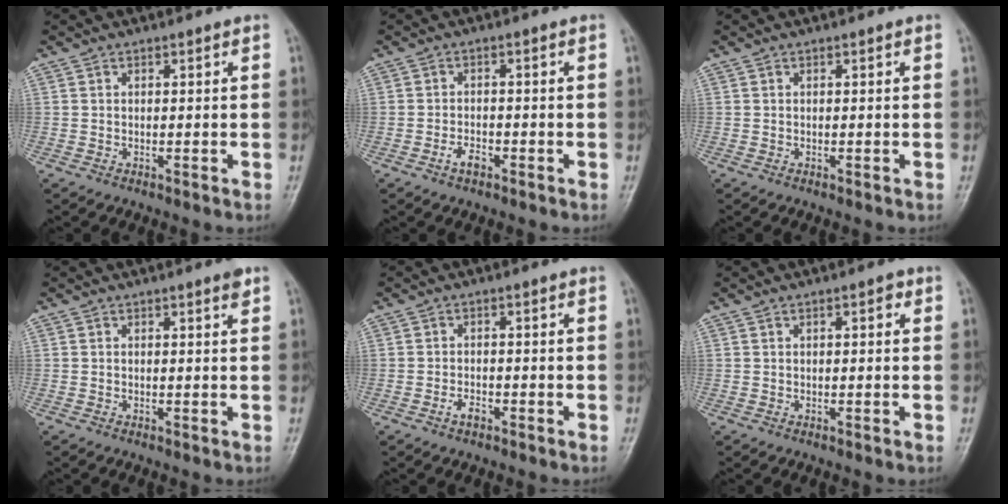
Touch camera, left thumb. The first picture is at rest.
{"total": 2.2, "force": [-1.3, 1.1, 1.4], "torque": [-0.023, 0.008, -0.024]}
{"total": 0.0}
{"total": 1.1, "force": [0.8, 0.0, 0.8], "torque": [-0.010, -0.005, 0.010]}
{"total": 1.9, "force": [-1.1, 1.0, 1.2], "torque": [-0.021, 0.007, -0.021]}
{"total": 1.5, "force": [0.6, 0.6, 1.3], "torque": [-0.015, 0.002, 0.006]}